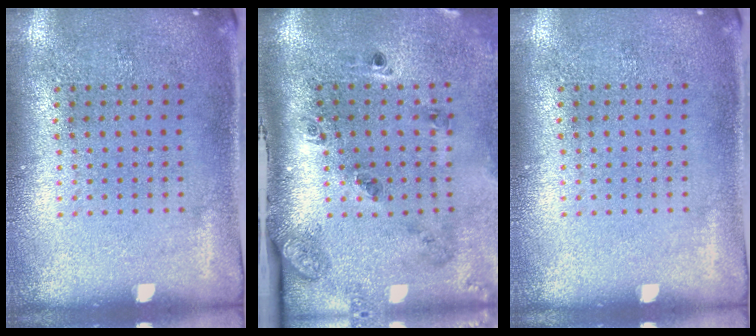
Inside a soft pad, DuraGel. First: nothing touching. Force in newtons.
{"total": 2.0, "press": 1.6, "slide": 1.3}
{"total": 0.0}